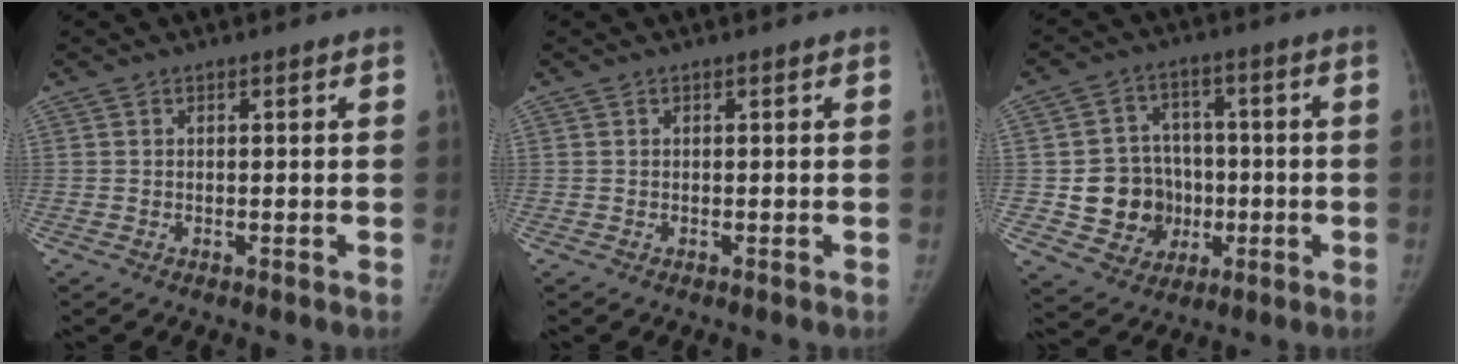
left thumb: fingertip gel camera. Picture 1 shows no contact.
{"total": 0.0}
{"total": 11.9, "force": [-1.5, 10.8, 4.8], "torque": [-0.028, 0.016, -0.014]}